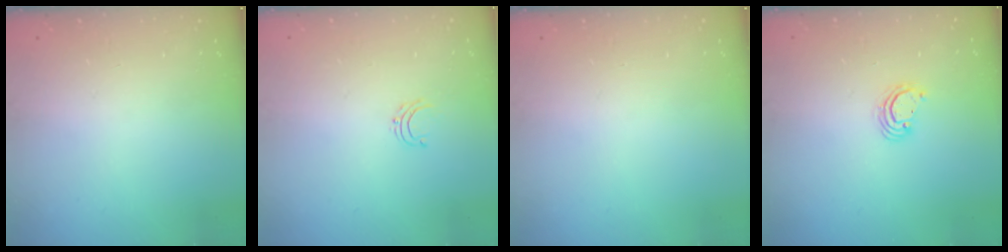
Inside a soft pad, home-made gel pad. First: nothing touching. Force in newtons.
{"total": 3.7, "press": 3.7, "slide": 0.3}
{"total": 0.0}
{"total": 3.6, "press": 3.6, "slide": 0.4}